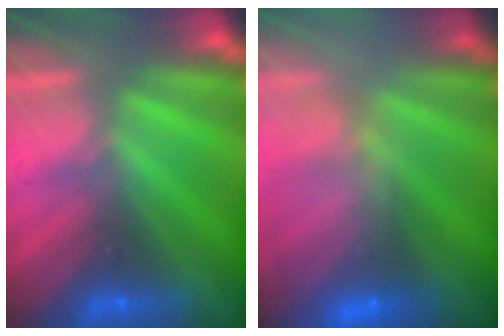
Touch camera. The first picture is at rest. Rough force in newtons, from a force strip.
{"total": 7.4}